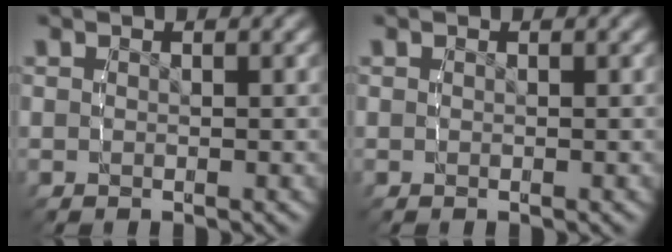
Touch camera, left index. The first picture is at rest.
{"total": 0.0}